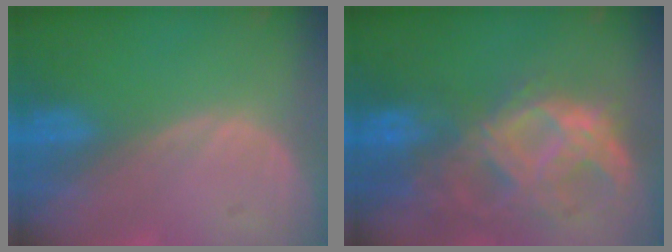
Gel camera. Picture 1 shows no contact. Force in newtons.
{"total": 11.1, "press": 9.4, "slide": 6.0}